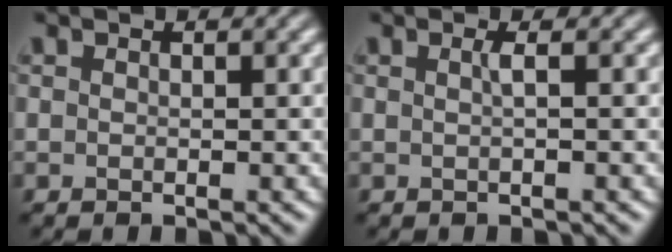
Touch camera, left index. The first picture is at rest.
{"total": 1.1, "force": [0.1, 0.3, 1.1], "torque": [-0.016, 0.004, -0.001]}